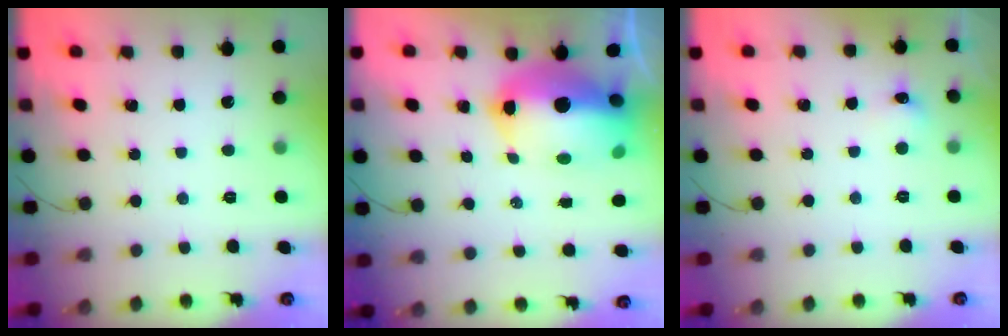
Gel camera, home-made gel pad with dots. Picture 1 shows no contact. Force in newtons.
{"total": 18.8, "press": 16.6, "slide": 8.7}
{"total": 4.9, "press": 4.8, "slide": 1.3}